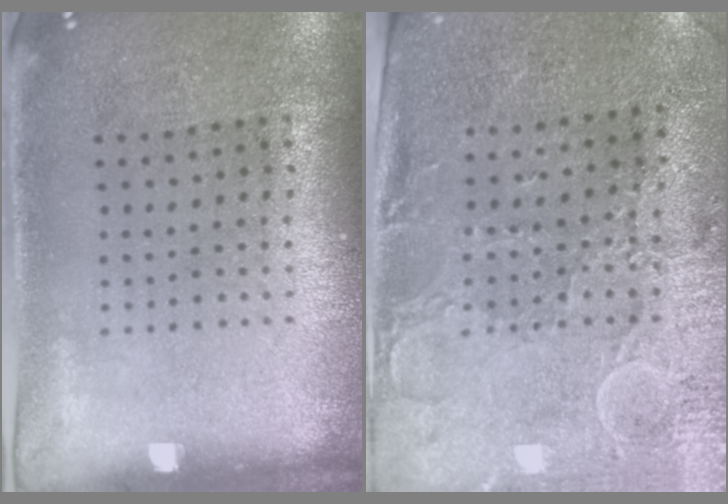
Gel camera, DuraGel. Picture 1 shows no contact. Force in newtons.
{"total": 2.9, "press": 2.6, "slide": 1.3}